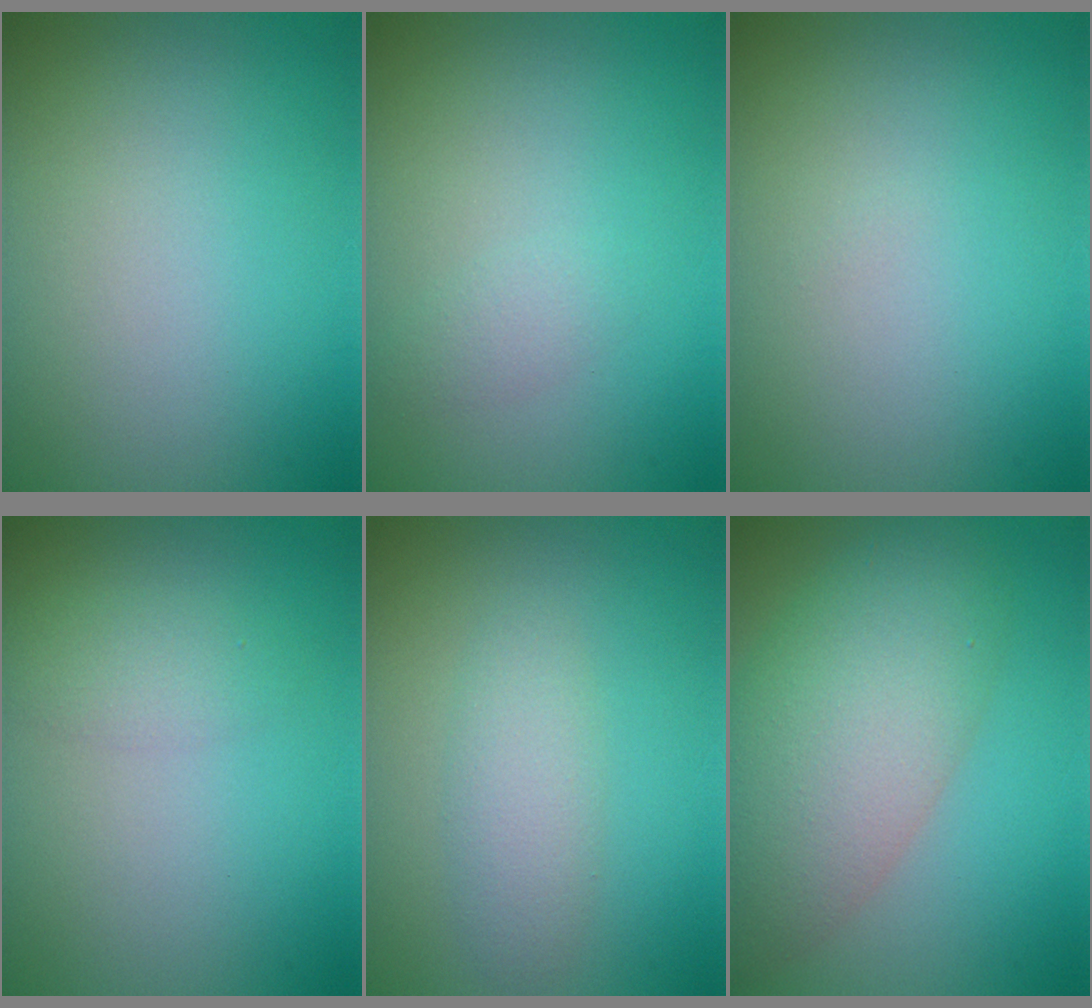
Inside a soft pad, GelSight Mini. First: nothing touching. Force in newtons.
{"total": 1.1, "press": 1.1, "slide": 0.0}
{"total": 0.0}
{"total": 1.7, "press": 1.7, "slide": 0.0}
{"total": 2.2, "press": 2.2, "slide": 0.0}
{"total": 8.6, "press": 8.6, "slide": 0.3}